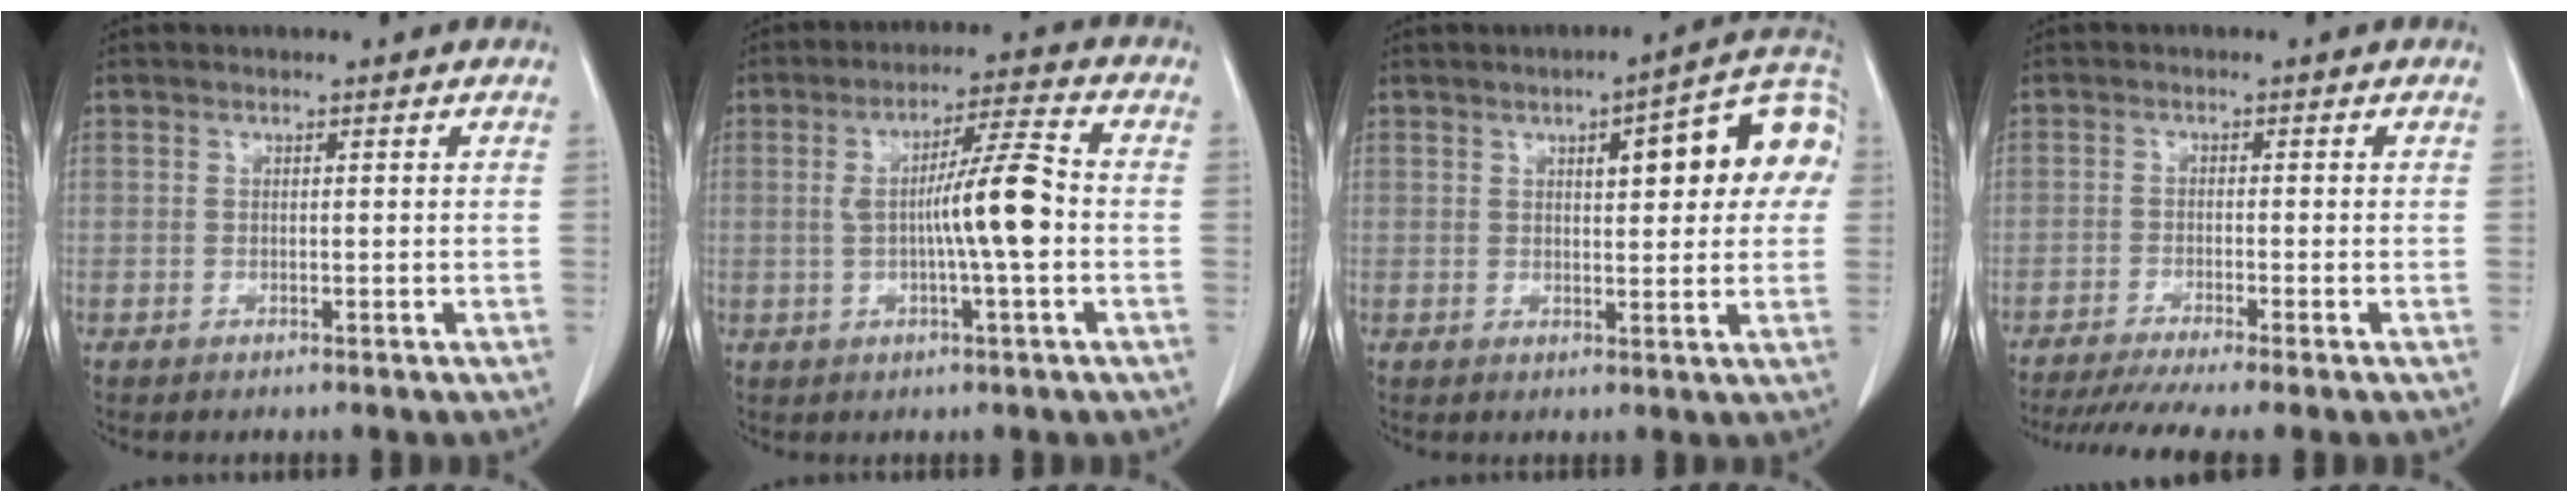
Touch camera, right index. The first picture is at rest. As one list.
[{"total": 9.0, "force": [-0.7, 0.0, 9.0], "torque": [-0.150, 0.010, -0.017]}, {"total": 12.7, "force": [3.2, 3.4, 11.8], "torque": [-0.144, 0.034, 0.034]}, {"total": 9.3, "force": [-7.8, -0.6, 5.1], "torque": [-0.068, -0.020, -0.122]}]